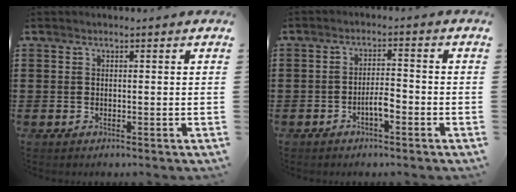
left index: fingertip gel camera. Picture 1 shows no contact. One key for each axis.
{"total": 3.3, "fx": -1.7, "fy": 0.9, "fz": 2.7, "tx": -0.055, "ty": 0.005, "tz": -0.035}